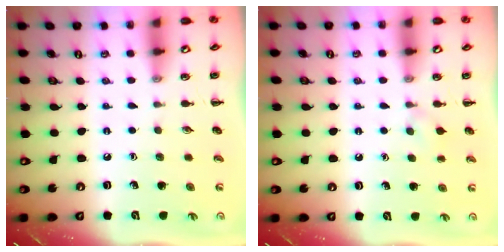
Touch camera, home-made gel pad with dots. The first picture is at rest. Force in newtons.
{"total": 4.2, "press": 3.9, "slide": 1.6}